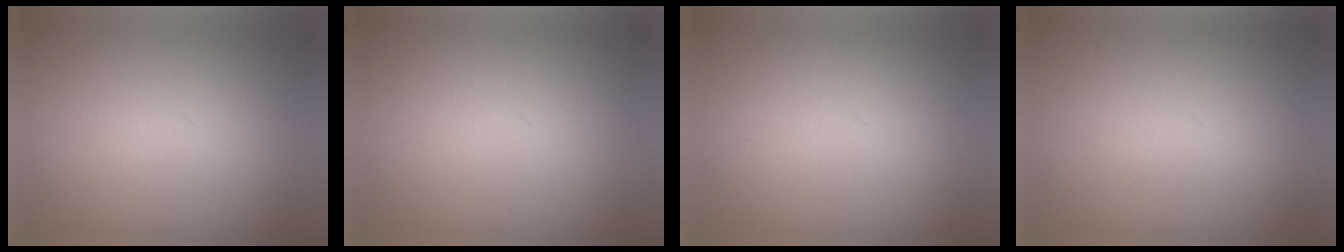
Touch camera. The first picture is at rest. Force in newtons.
{"total": 1.2}
{"total": 1.0}
{"total": 3.7}